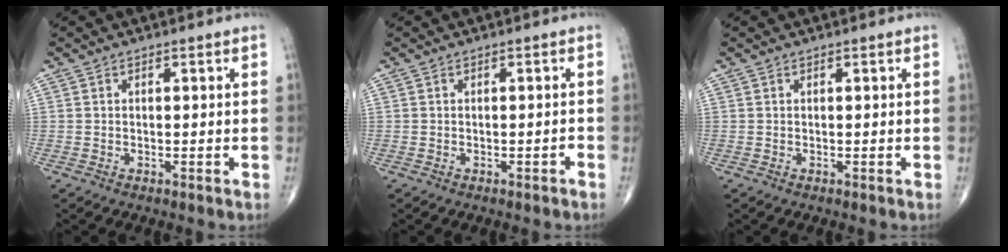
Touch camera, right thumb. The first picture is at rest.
{"total": 0.8, "force": [-0.6, 0.1, 0.6], "torque": [-0.010, 0.007, -0.008]}
{"total": 0.0}